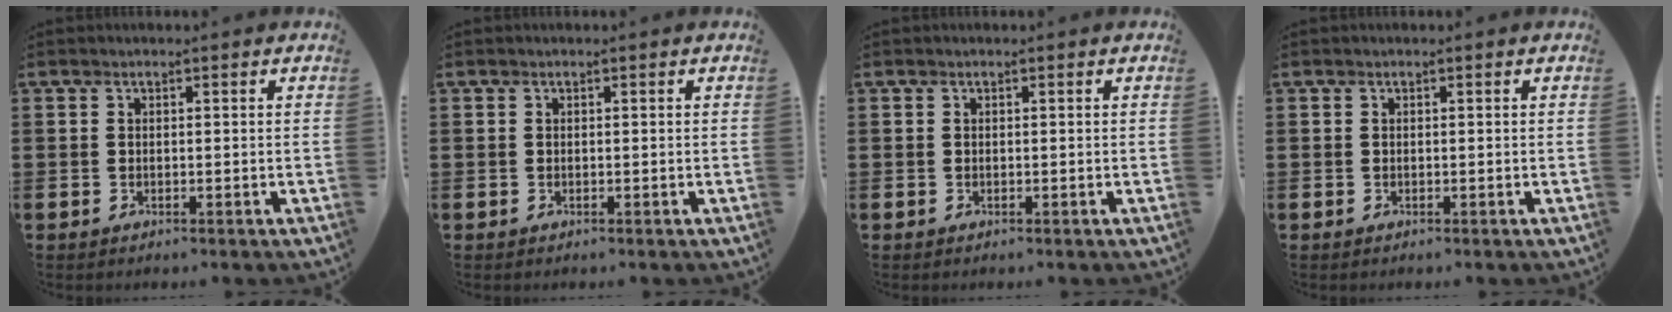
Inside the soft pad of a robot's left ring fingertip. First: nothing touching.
{"total": 0.0}
{"total": 0.0}
{"total": 0.0}